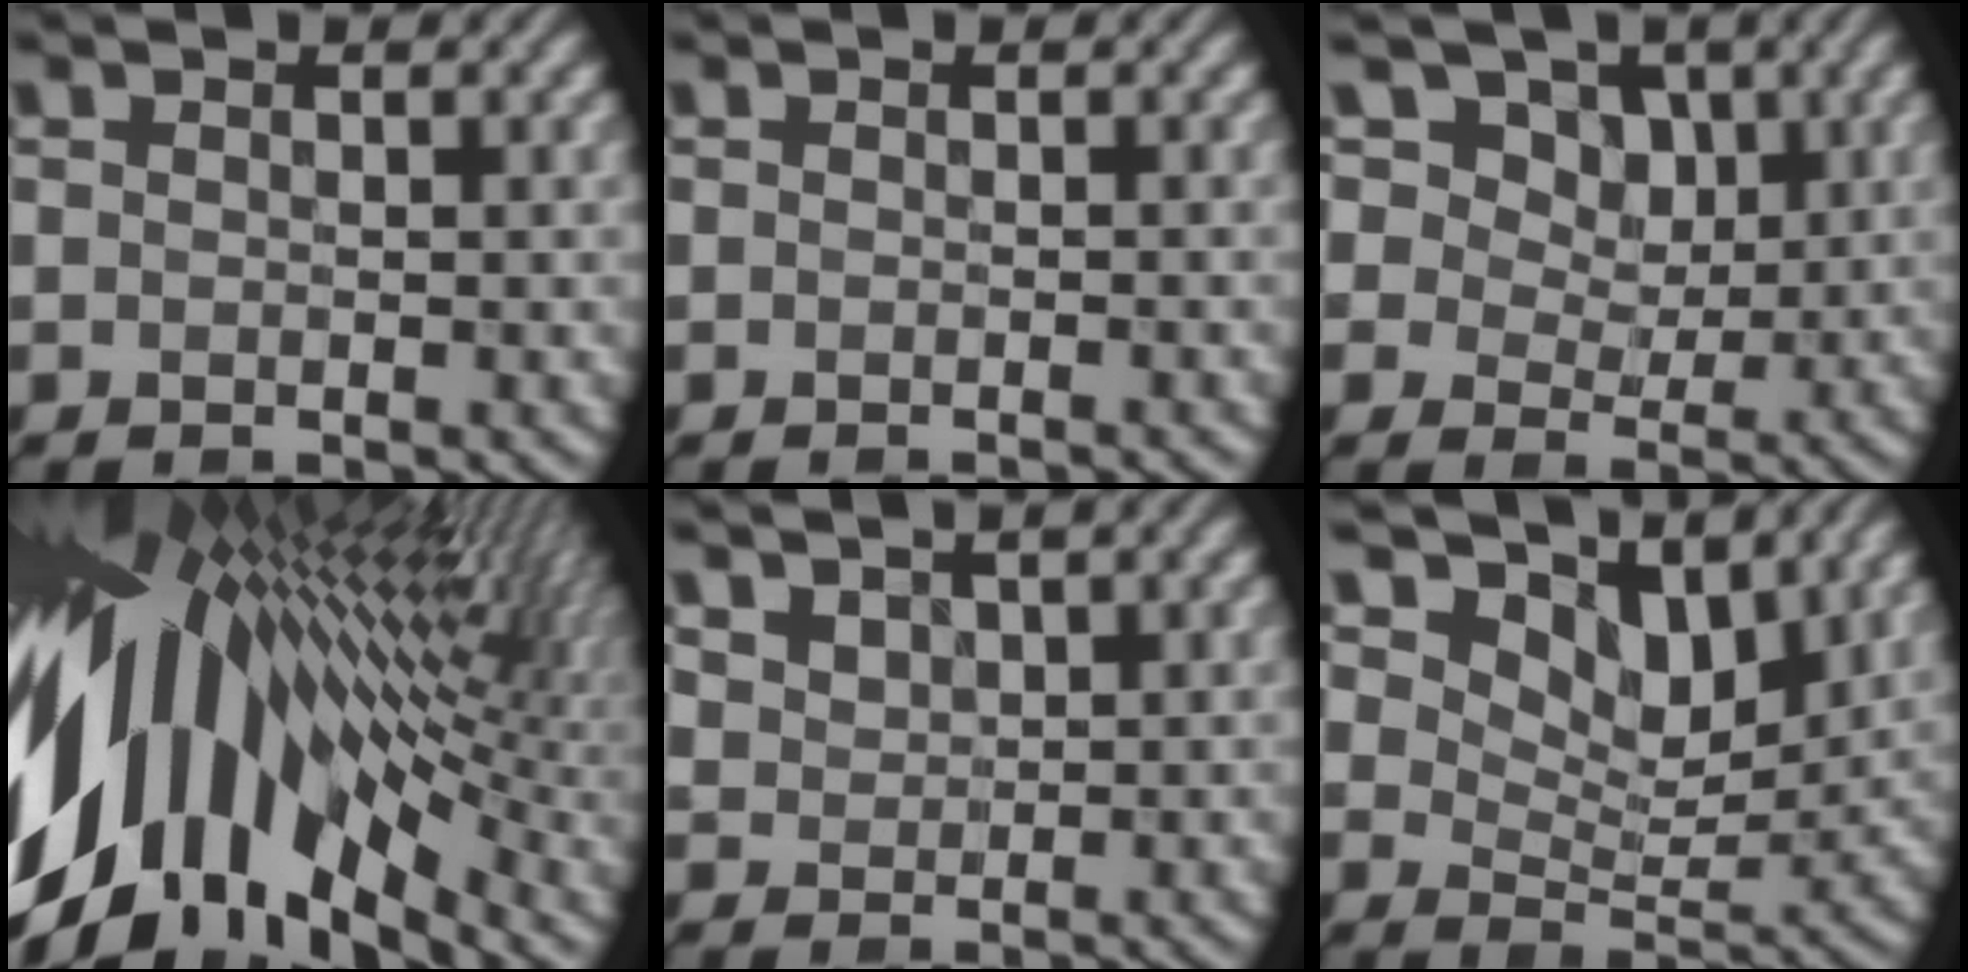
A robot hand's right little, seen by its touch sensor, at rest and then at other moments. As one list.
[{"total": 0.8, "force": [-0.6, 0.2, 0.5], "torque": [-0.001, -0.002, -0.013]}, {"total": 15.0, "force": [8.2, 10.3, 7.3], "torque": [-0.153, 0.044, 0.122]}, {"total": 17.7, "force": [1.3, 9.6, 14.8], "torque": [-0.256, 0.002, 0.014]}, {"total": 2.6, "force": [2.0, 1.2, 1.1], "torque": [-0.025, 0.007, 0.045]}, {"total": 8.5, "force": [6.3, 4.0, 4.0], "torque": [-0.068, -0.024, 0.105]}]